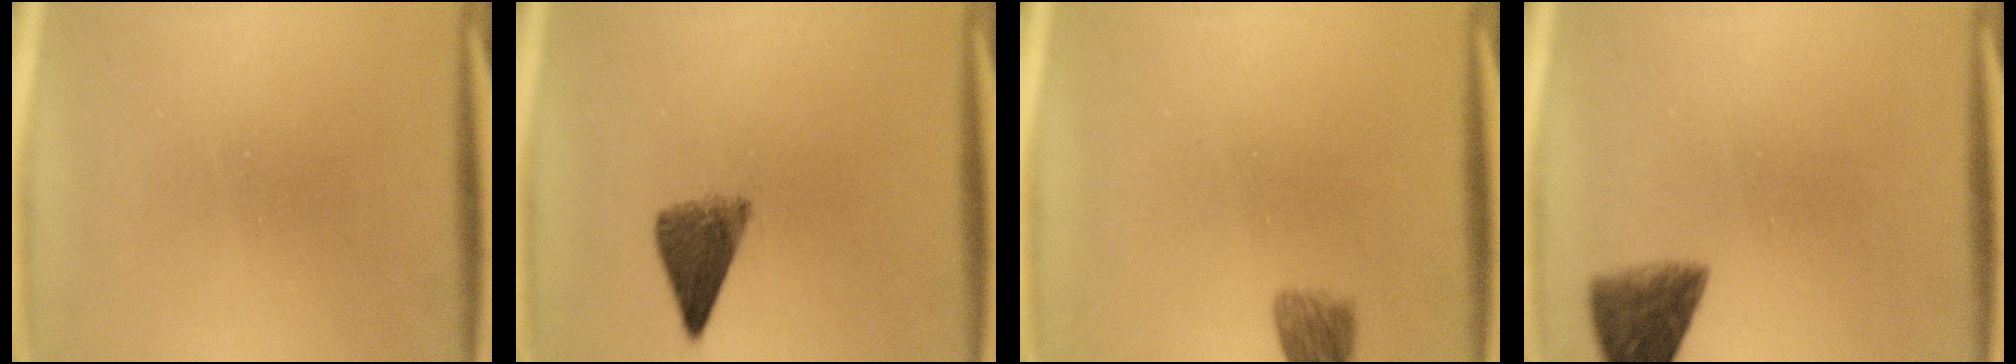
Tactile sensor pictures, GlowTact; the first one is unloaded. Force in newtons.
{"total": 5.3}
{"total": 4.7}
{"total": 5.8}